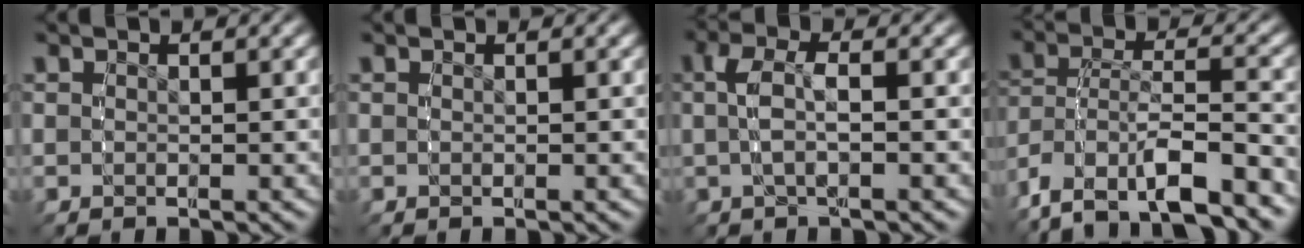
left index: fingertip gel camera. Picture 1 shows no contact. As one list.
[{"total": 0.0}, {"total": 3.4, "force": [0.0, 1.6, 3.0], "torque": [-0.054, 0.007, -0.002]}, {"total": 8.7, "force": [-5.6, 5.1, 4.3], "torque": [-0.104, -0.030, -0.076]}]